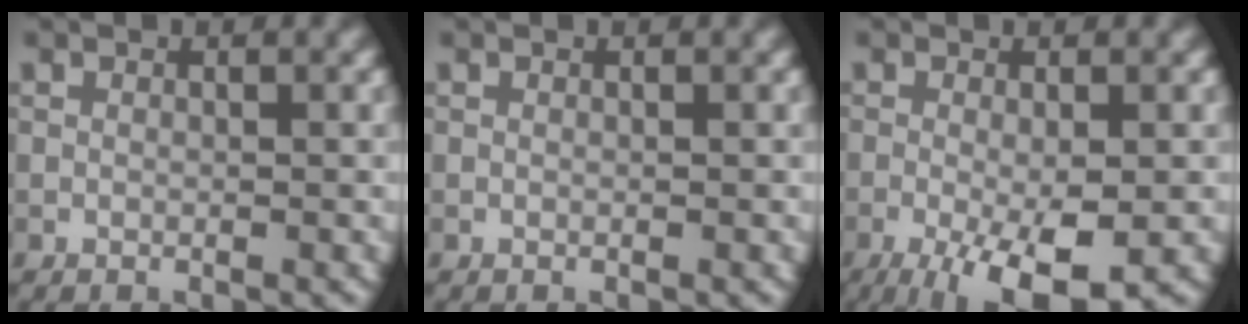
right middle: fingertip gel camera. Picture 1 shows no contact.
{"total": 0.0}
{"total": 6.9, "force": [-2.9, 2.0, 5.9], "torque": [-0.104, -0.011, -0.044]}